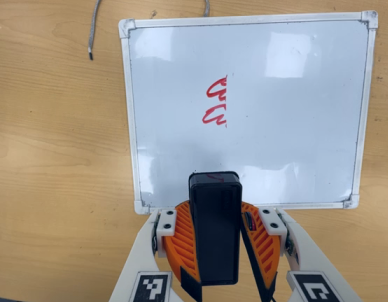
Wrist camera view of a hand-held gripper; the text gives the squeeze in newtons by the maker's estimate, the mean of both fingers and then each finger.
{"total": 9.1, "left": 9.3, "right": 9.0}